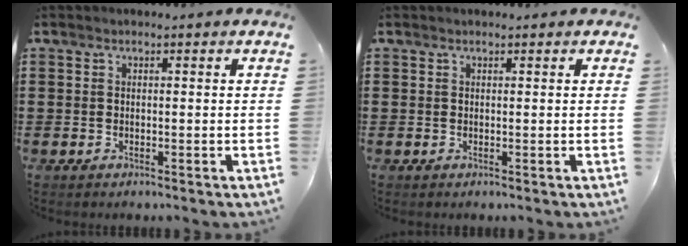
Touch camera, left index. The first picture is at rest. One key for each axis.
{"total": 0.0}